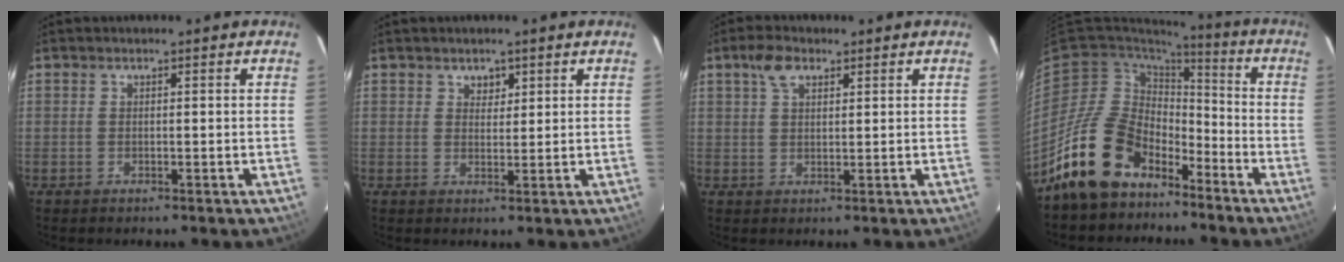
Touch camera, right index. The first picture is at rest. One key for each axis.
{"total": 2.1, "fx": 1.2, "fy": 1.6, "fz": 0.5, "tx": -0.003, "ty": 0.004, "tz": 0.021}
{"total": 4.2, "fx": 2.2, "fy": 2.3, "fz": 2.6, "tx": -0.048, "ty": 0.012, "tz": 0.041}
{"total": 16.4, "fx": -11.5, "fy": 9.5, "fz": 6.9, "tx": -0.142, "ty": 0.015, "tz": -0.188}